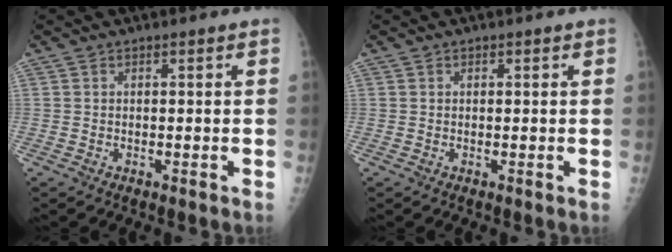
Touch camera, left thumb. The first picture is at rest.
{"total": 0.0}